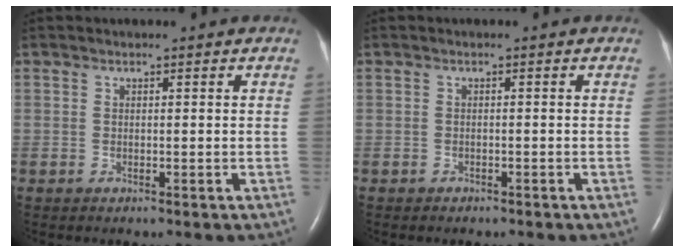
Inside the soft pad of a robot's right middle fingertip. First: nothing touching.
{"total": 0.9, "force": [-0.7, 0.5, 0.3], "torque": [-0.010, 0.001, -0.007]}